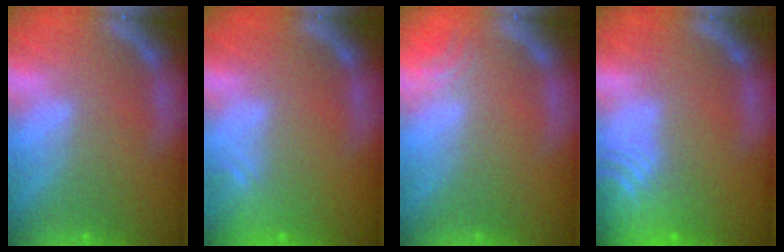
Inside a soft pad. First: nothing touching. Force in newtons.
{"total": 1.9}
{"total": 1.5}
{"total": 8.6}